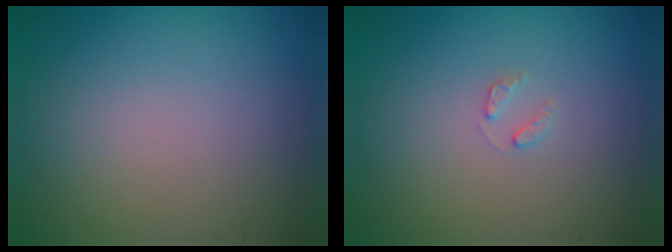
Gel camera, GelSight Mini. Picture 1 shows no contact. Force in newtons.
{"total": 0.9, "press": 0.9, "slide": 0.2}